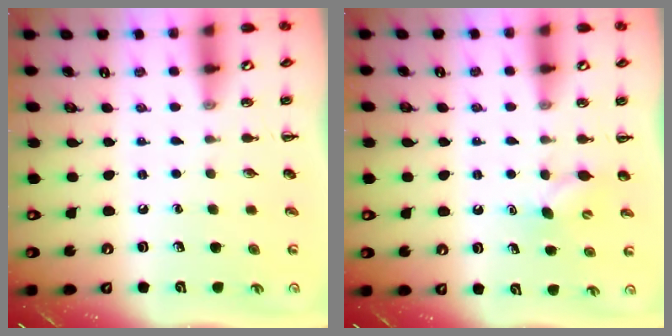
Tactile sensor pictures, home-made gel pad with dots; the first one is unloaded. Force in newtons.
{"total": 4.3, "press": 4.3, "slide": 0.8}